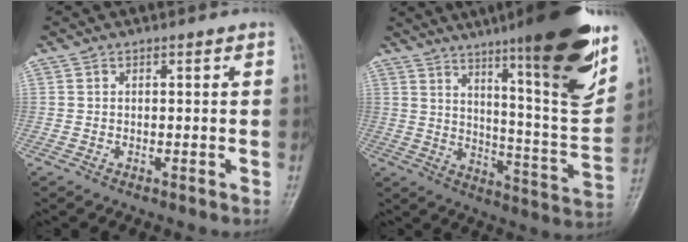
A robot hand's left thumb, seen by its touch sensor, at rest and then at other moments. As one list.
[{"total": 24.0, "force": [14.1, 3.4, 19.2], "torque": [-0.250, -0.063, 0.215]}]